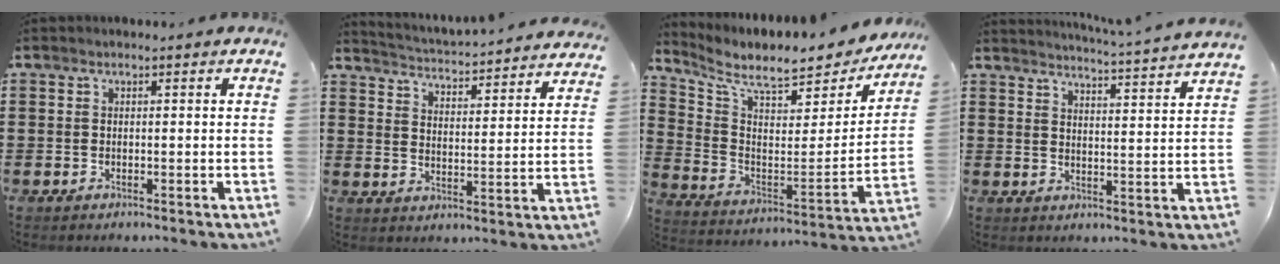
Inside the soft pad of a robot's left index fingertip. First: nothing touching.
{"total": 3.5, "force": [3.4, -0.8, -0.1], "torque": [-0.022, -0.038, 0.051]}
{"total": 8.2, "force": [7.3, 1.2, 3.5], "torque": [-0.097, -0.064, 0.119]}
{"total": 4.1, "force": [3.8, -1.2, 0.7], "torque": [-0.022, -0.039, 0.061]}